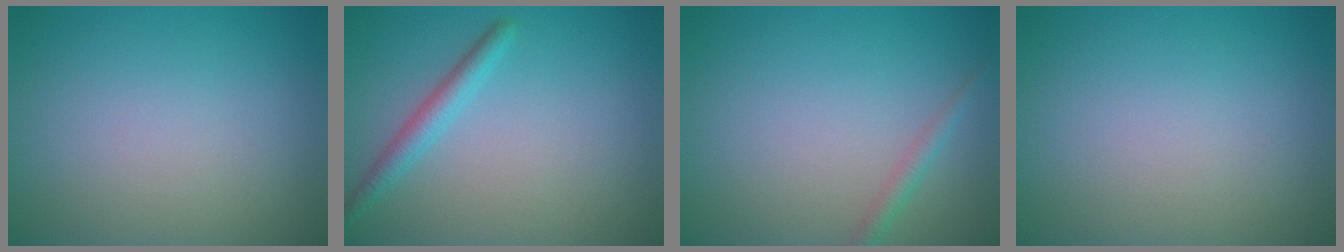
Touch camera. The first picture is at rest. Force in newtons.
{"total": 2.1, "press": 2.1, "slide": 0.2}
{"total": 1.3, "press": 1.3, "slide": 0.1}
{"total": 0.0}